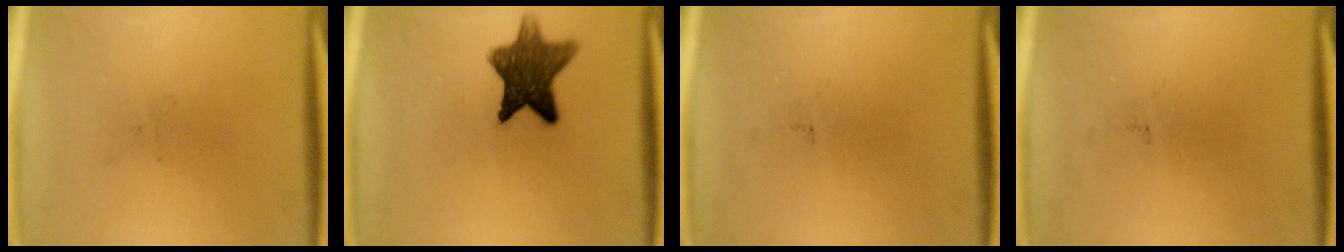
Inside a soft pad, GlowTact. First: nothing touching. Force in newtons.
{"total": 10.4}
{"total": 0.0}
{"total": 0.0}